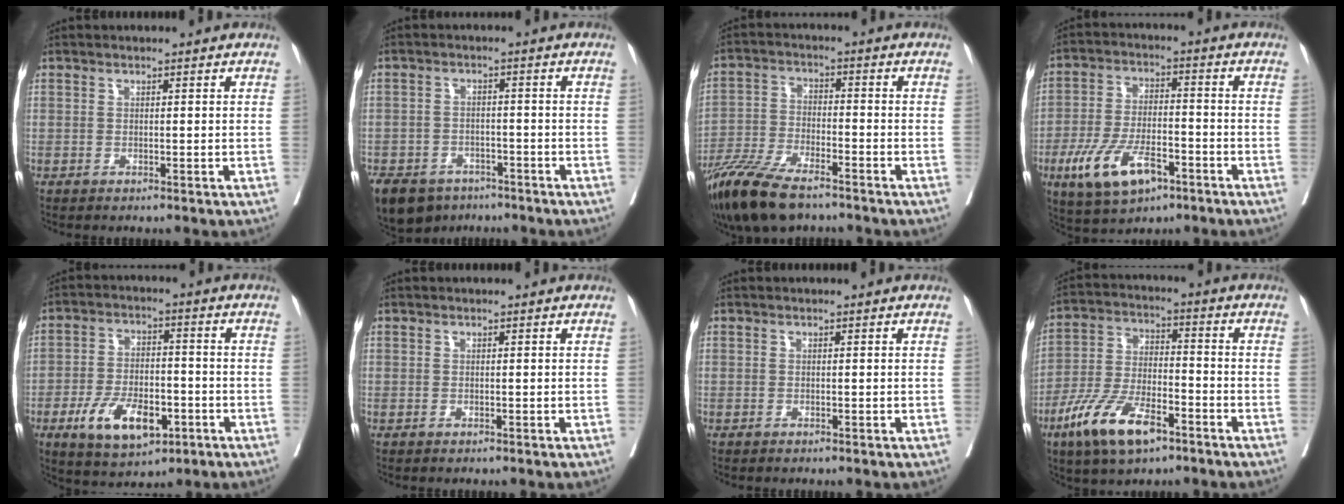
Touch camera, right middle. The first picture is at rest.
{"total": 10.4, "force": [-7.5, 6.4, 3.5], "torque": [-0.076, -0.006, -0.112]}
{"total": 13.9, "force": [-10.5, 3.7, 8.3], "torque": [-0.165, -0.036, -0.193]}
{"total": 11.4, "force": [-5.7, 4.7, 8.7], "torque": [-0.176, -0.004, -0.097]}
{"total": 10.7, "force": [-4.7, 5.1, 8.1], "torque": [-0.150, -0.004, -0.073]}
{"total": 0.0}
{"total": 0.0}
{"total": 12.4, "force": [-7.2, 4.4, 9.1], "torque": [-0.188, -0.007, -0.132]}